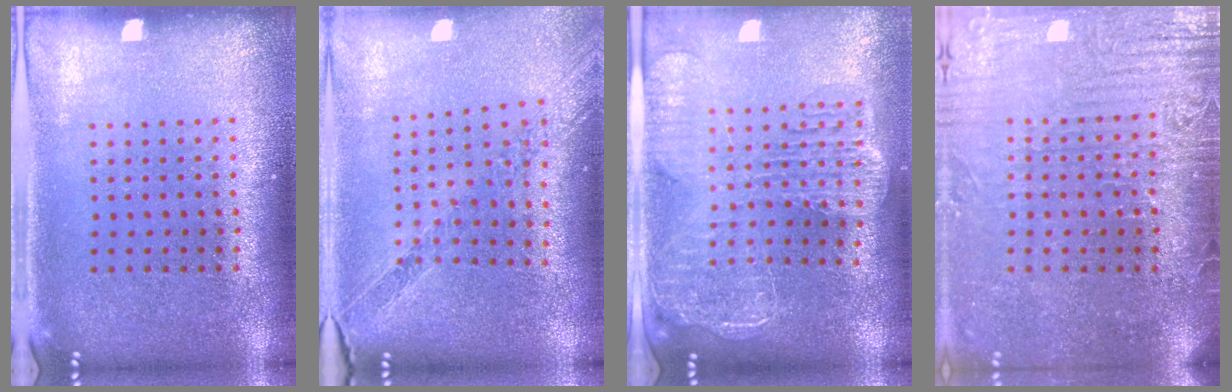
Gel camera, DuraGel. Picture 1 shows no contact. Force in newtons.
{"total": 1.1, "press": 1.1, "slide": 0.2}
{"total": 2.7, "press": 2.3, "slide": 1.4}
{"total": 4.2, "press": 3.9, "slide": 1.7}